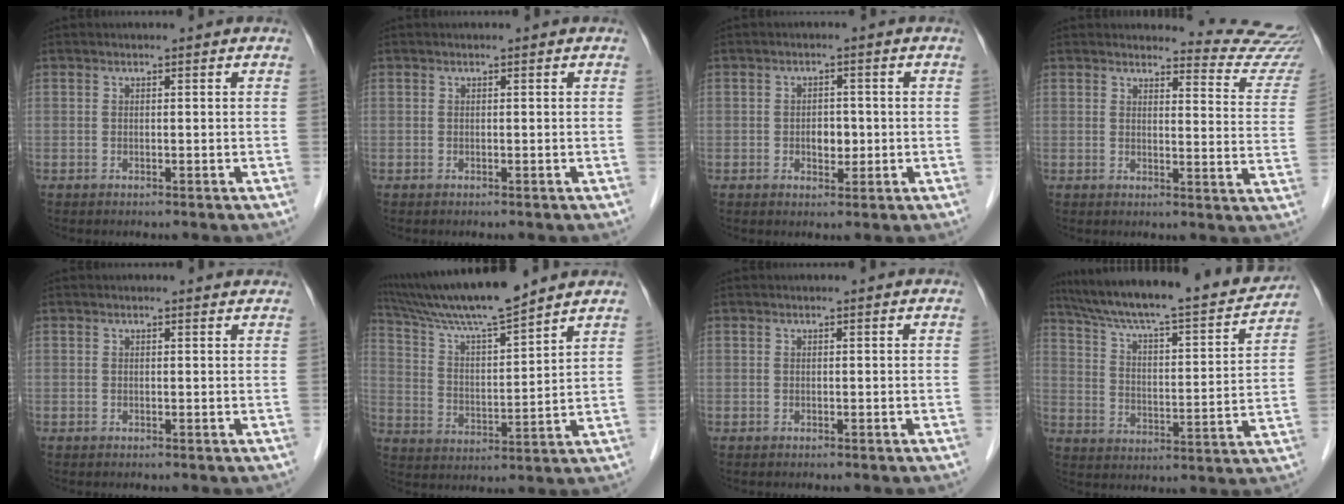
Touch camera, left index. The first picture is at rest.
{"total": 0.0}
{"total": 2.8, "force": [-0.4, 1.8, 2.1], "torque": [-0.030, 0.003, -0.002]}
{"total": 12.0, "force": [11.9, 0.5, 0.5], "torque": [0.017, -0.100, 0.103]}
{"total": 0.9, "force": [0.8, 0.4, 0.0], "torque": [-0.011, 0.003, 0.002]}
{"total": 13.6, "force": [12.1, -0.6, 6.1], "torque": [-0.119, 0.011, 0.217]}
{"total": 0.0}
{"total": 23.1, "force": [20.7, 2.4, 10.0], "torque": [-0.170, -0.010, 0.294]}